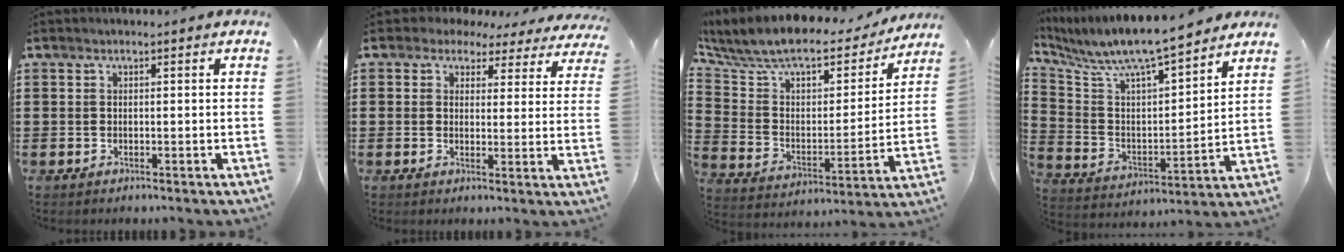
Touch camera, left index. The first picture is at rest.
{"total": 3.2, "force": [2.5, 1.8, 0.7], "torque": [-0.031, -0.007, 0.042]}
{"total": 8.1, "force": [6.8, 2.8, 3.5], "torque": [-0.102, -0.049, 0.112]}
{"total": 7.7, "force": [7.0, 1.0, 3.2], "torque": [-0.097, -0.049, 0.114]}